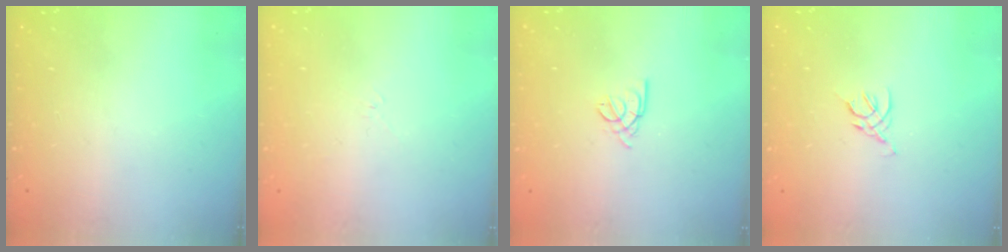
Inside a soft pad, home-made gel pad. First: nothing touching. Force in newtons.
{"total": 2.6, "press": 2.5, "slide": 0.6}
{"total": 2.2, "press": 2.1, "slide": 0.5}
{"total": 2.5, "press": 2.5, "slide": 0.7}